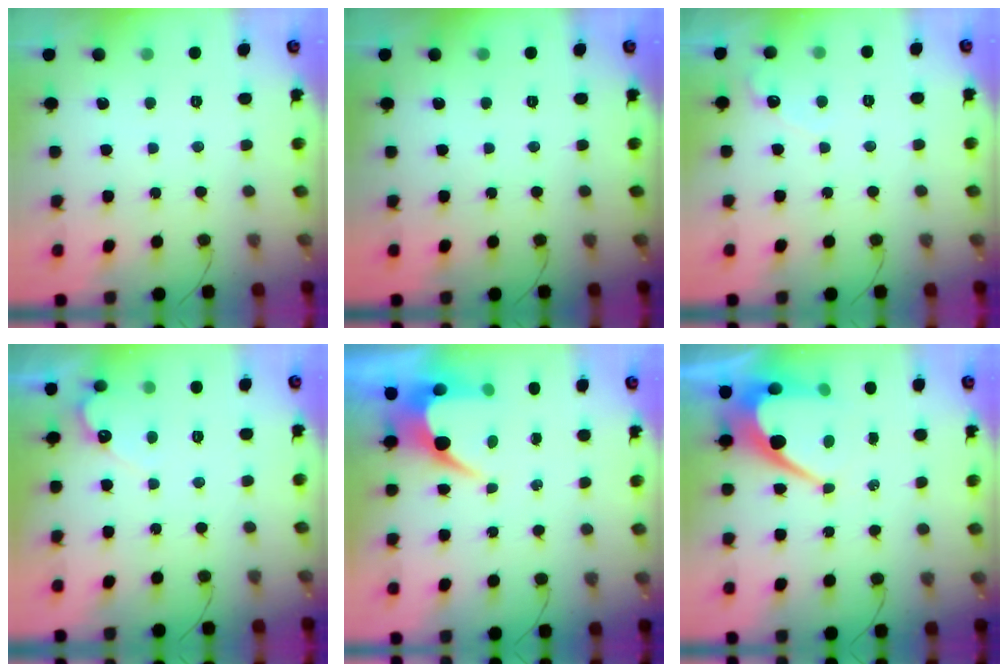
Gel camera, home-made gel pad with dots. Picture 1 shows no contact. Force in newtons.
{"total": 0.0}
{"total": 3.1, "press": 3.1, "slide": 0.3}
{"total": 4.4, "press": 4.4, "slide": 0.3}
{"total": 6.7, "press": 6.7, "slide": 0.3}
{"total": 10.7, "press": 10.7, "slide": 0.8}